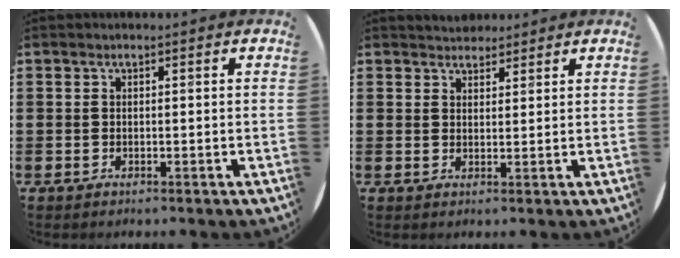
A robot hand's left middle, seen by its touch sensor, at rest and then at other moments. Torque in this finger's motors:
{"motor_torque": [0.44, -0.44, 0.03, 0.02]}